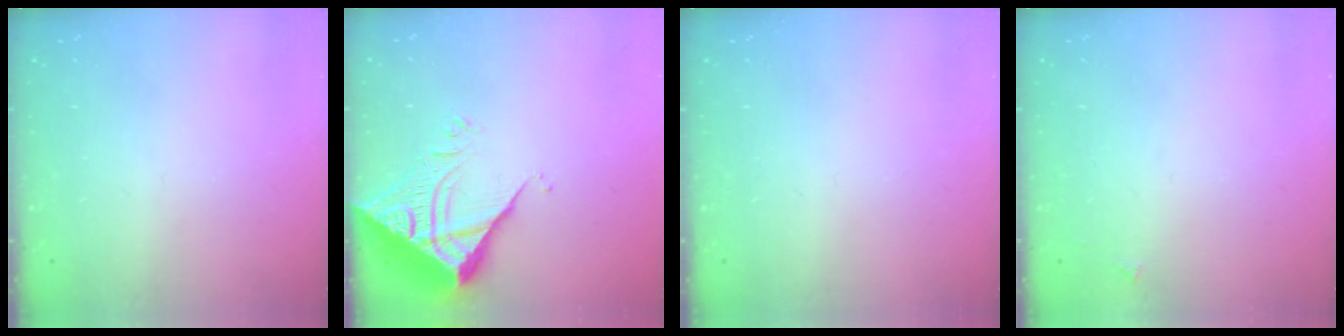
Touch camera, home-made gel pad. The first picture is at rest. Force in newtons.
{"total": 9.0, "press": 8.9, "slide": 0.8}
{"total": 0.0}
{"total": 2.1, "press": 2.1, "slide": 0.3}